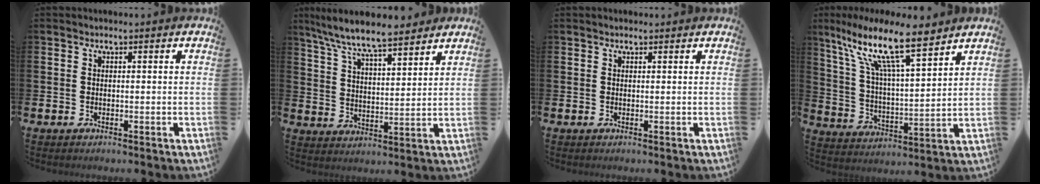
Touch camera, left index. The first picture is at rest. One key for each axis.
{"total": 8.2, "fx": 7.7, "fy": 1.1, "fz": 2.7, "tx": -0.085, "ty": -0.039, "tz": 0.138}
{"total": 0.6, "fx": 0.5, "fy": 0.2, "fz": 0.2, "tx": 0.006, "ty": -0.002, "tz": 0.007}
{"total": 13.3, "fx": 10.0, "fy": 3.1, "fz": 8.2, "tx": -0.179, "ty": -0.048, "tz": 0.169}